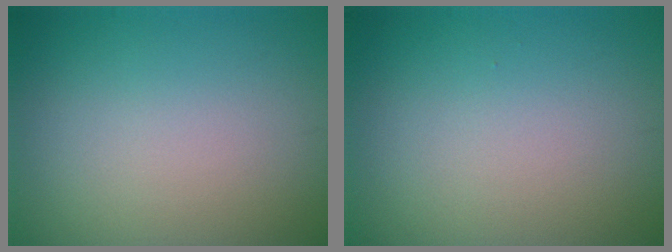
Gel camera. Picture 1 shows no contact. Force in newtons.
{"total": 0.0}